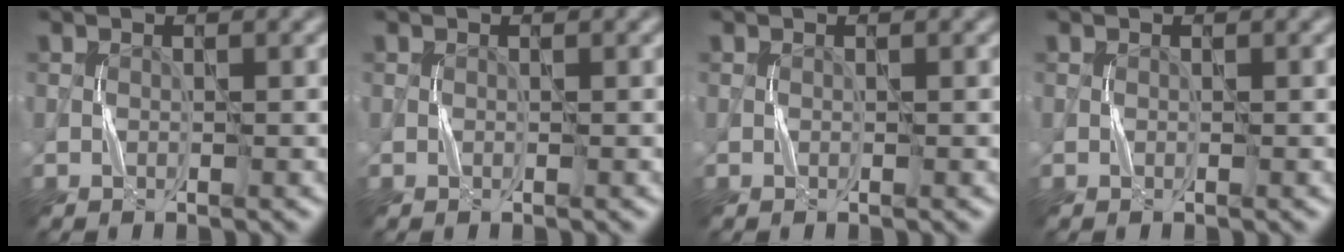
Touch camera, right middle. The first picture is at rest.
{"total": 0.0}
{"total": 0.0}
{"total": 0.0}